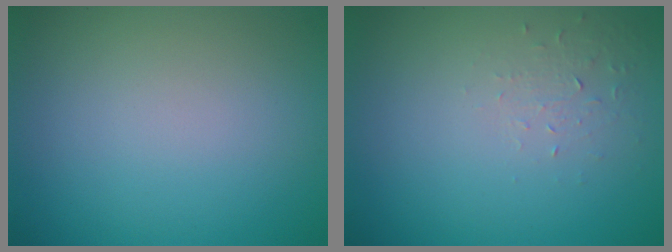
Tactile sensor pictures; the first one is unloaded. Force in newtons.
{"total": 1.0, "press": 0.4, "slide": 0.9}